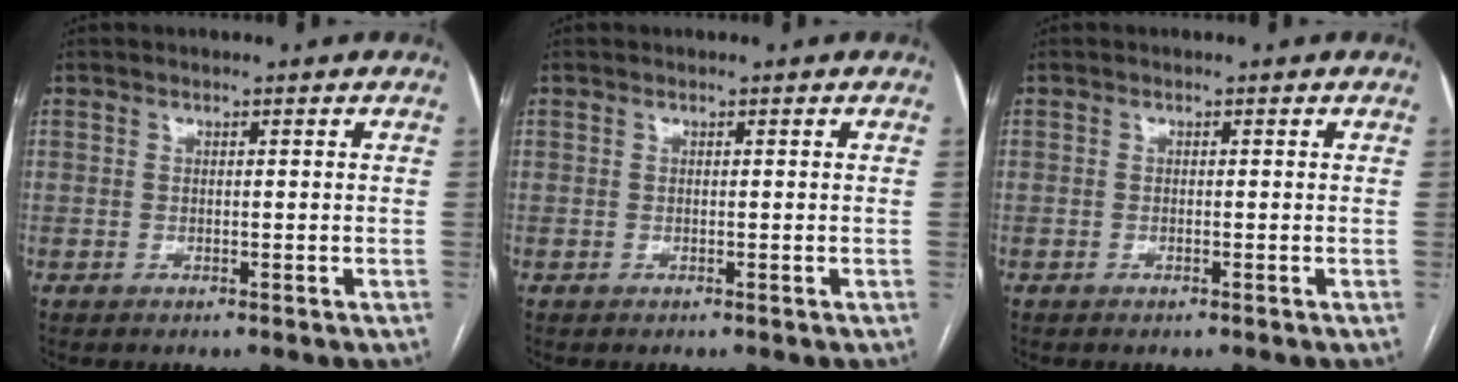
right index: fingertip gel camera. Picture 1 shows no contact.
{"total": 0.0}
{"total": 0.0}